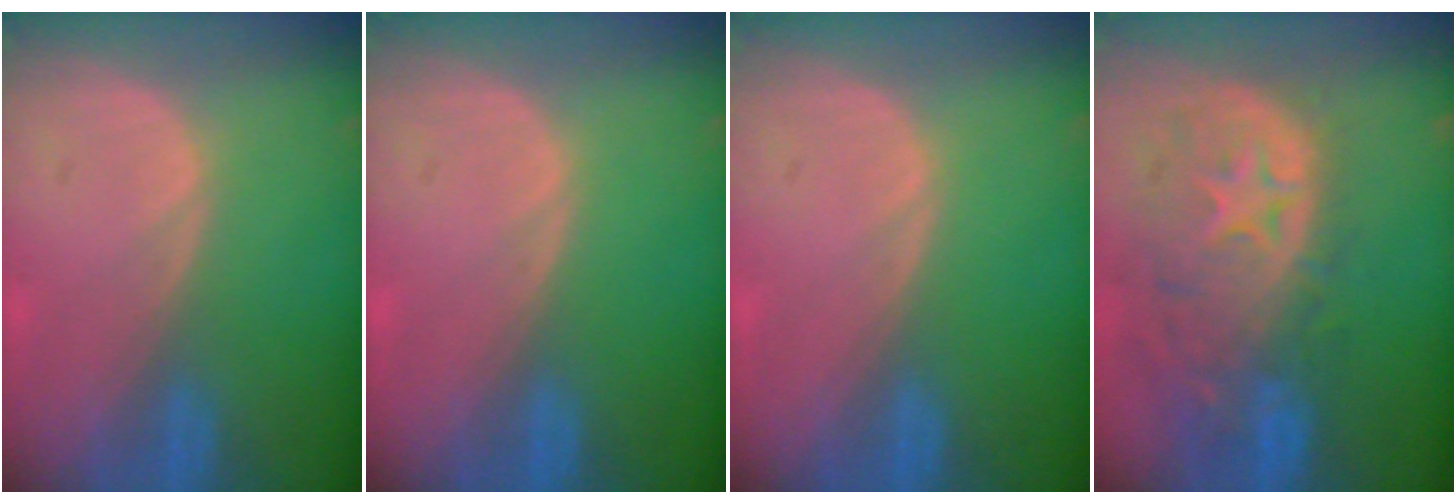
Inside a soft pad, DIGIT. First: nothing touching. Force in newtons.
{"total": 0.0}
{"total": 0.0}
{"total": 12.3, "press": 10.5, "slide": 6.5}